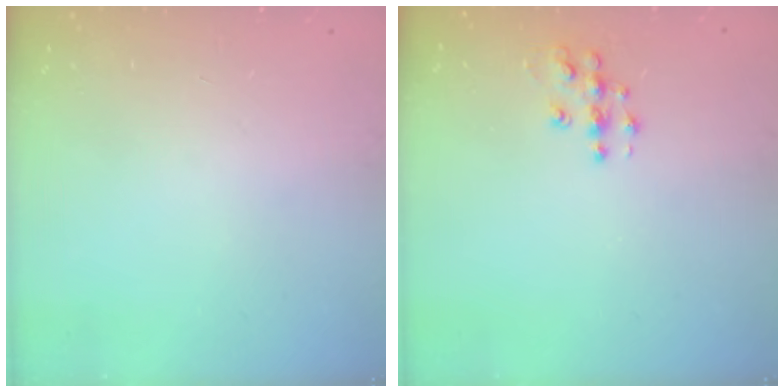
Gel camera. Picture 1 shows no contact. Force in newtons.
{"total": 7.1, "press": 7.1, "slide": 0.3}